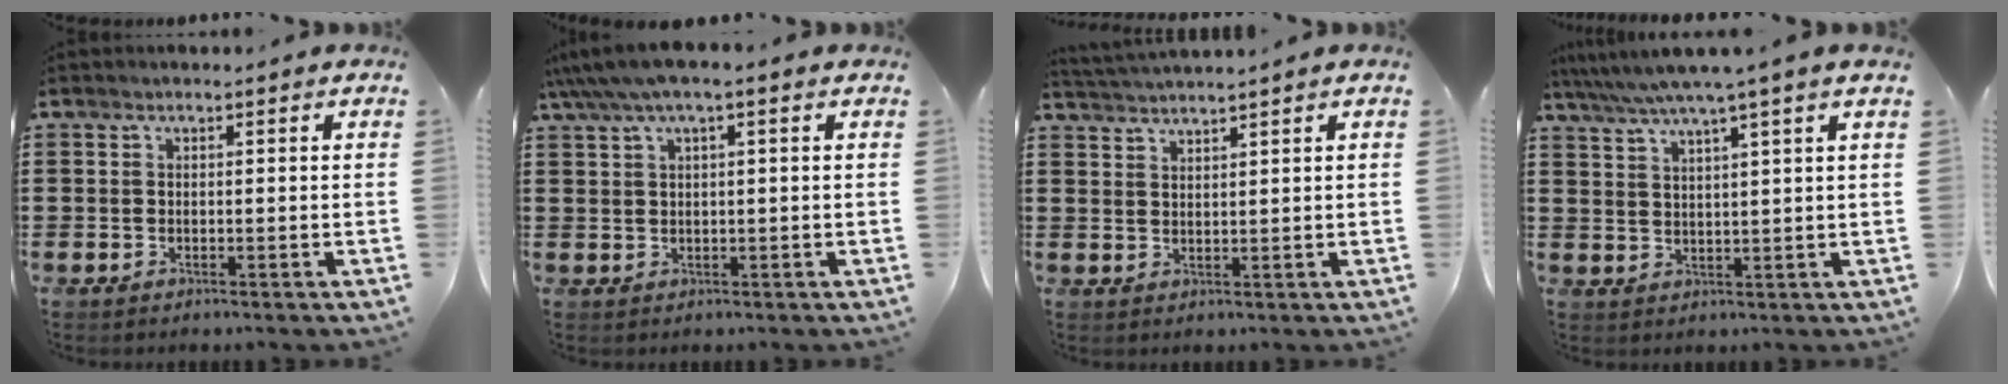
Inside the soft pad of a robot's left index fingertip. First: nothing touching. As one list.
[{"total": 3.2, "force": [1.4, 0.7, 2.8], "torque": [-0.061, 0.004, 0.023]}, {"total": 2.1, "force": [2.0, -0.5, 0.0], "torque": [-0.004, -0.003, 0.039]}, {"total": 4.5, "force": [3.5, -0.5, 2.7], "torque": [-0.063, -0.015, 0.058]}]